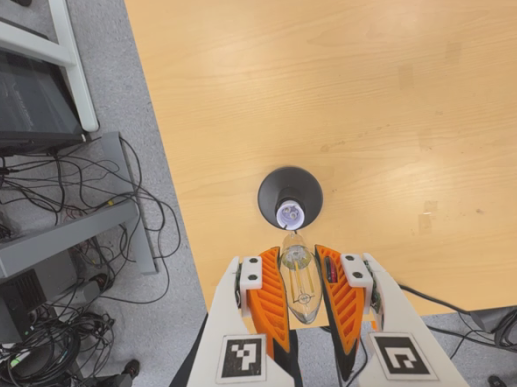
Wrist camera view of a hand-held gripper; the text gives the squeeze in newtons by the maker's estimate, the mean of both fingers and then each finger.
{"total": 23.6, "left": 24.7, "right": 22.5}